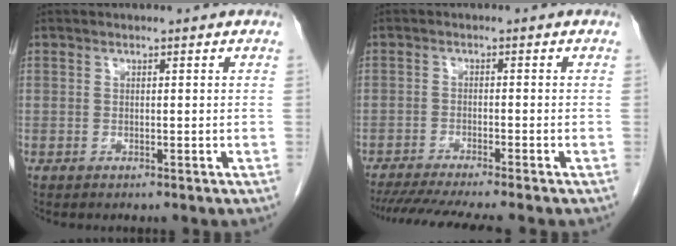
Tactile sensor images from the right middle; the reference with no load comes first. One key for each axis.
{"total": 11.3, "fx": -9.9, "fy": -0.4, "fz": 5.5, "tx": -0.070, "ty": -0.022, "tz": -0.149}